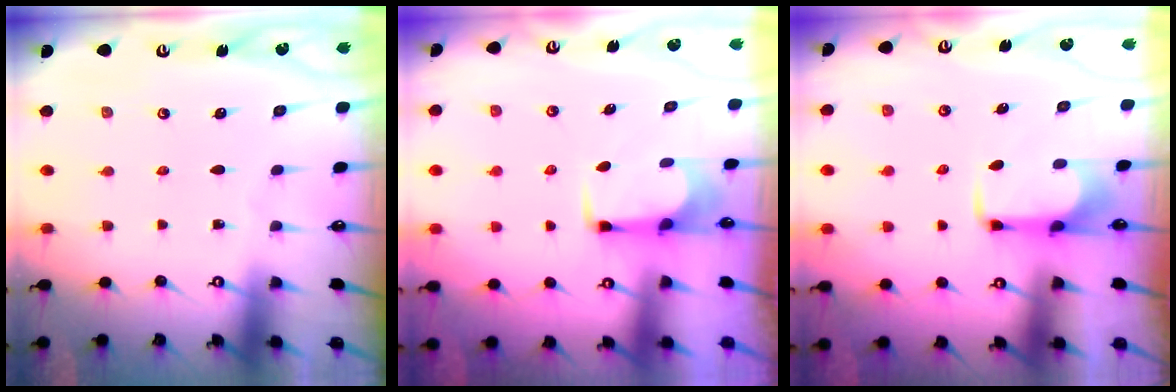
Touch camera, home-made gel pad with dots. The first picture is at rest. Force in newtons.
{"total": 2.6, "press": 2.6, "slide": 0.4}
{"total": 2.1, "press": 2.1, "slide": 0.4}